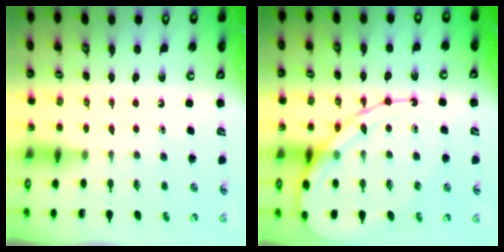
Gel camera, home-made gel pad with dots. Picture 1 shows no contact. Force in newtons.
{"total": 15.9, "press": 15.8, "slide": 1.5}